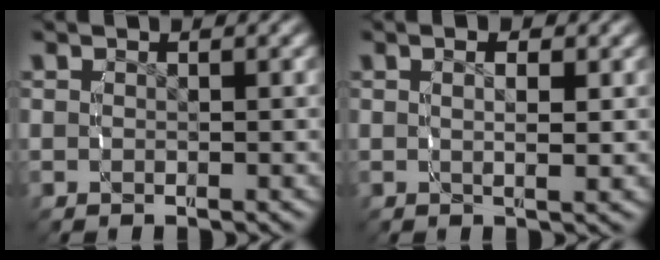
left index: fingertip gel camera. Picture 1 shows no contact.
{"total": 2.2, "force": [0.6, 0.3, 2.1], "torque": [-0.024, -0.005, 0.011]}